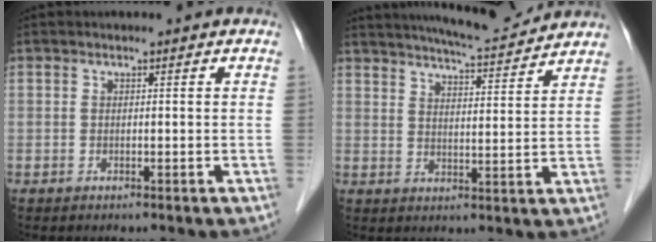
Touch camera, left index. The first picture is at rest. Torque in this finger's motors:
{"motor_torque": [0.07, -0.43, 0.55, 0.12]}